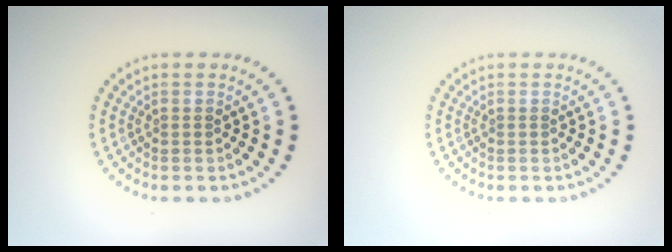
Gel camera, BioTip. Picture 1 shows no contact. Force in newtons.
{"total": 0.0}